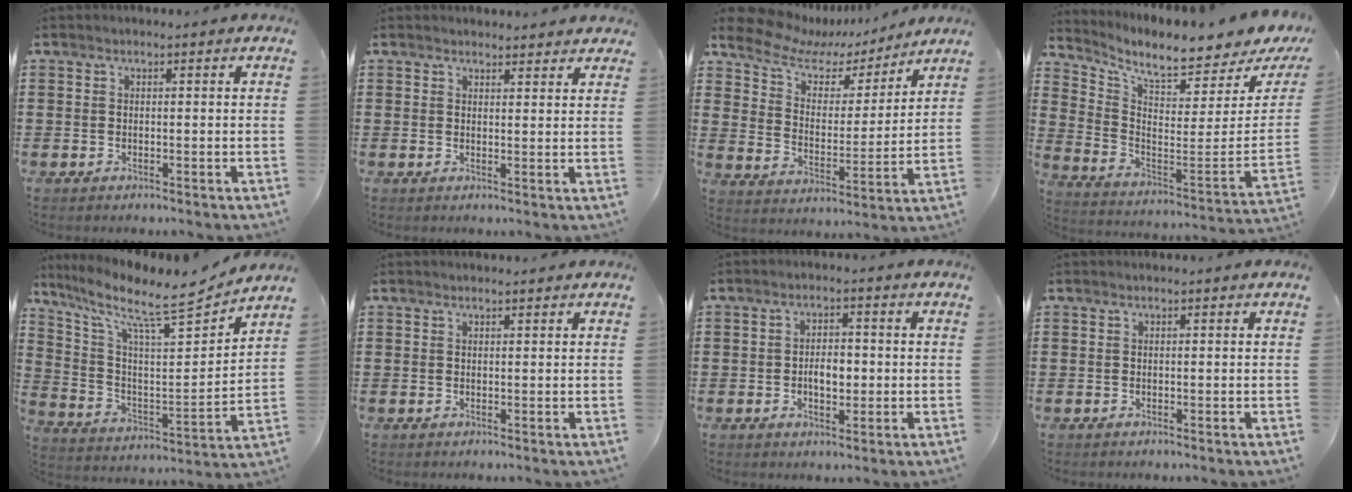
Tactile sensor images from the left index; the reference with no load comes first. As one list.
[{"total": 2.1, "force": [2.1, 0.4, 0.1], "torque": [0.002, -0.003, 0.039]}, {"total": 8.8, "force": [7.1, 3.8, 3.3], "torque": [-0.094, -0.038, 0.125]}, {"total": 7.1, "force": [6.0, 0.2, 3.8], "torque": [-0.089, -0.070, 0.092]}, {"total": 9.6, "force": [7.9, 1.7, 5.3], "torque": [-0.122, -0.057, 0.123]}, {"total": 0.7, "force": [0.7, 0.2, 0.2], "torque": [-0.004, 0.000, 0.013]}, {"total": 3.7, "force": [-0.4, 2.0, 3.1], "torque": [-0.043, -0.002, -0.013]}, {"total": 0.0}]